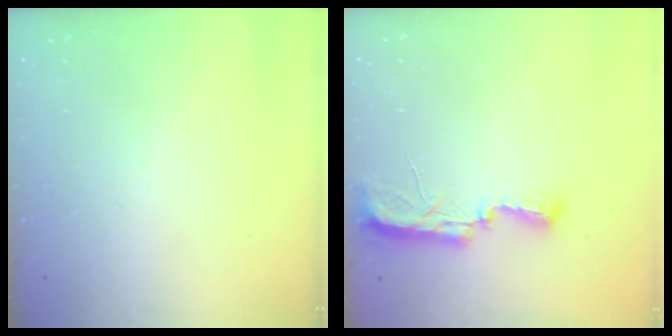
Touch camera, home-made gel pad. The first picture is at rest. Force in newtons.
{"total": 9.8, "press": 8.9, "slide": 4.2}